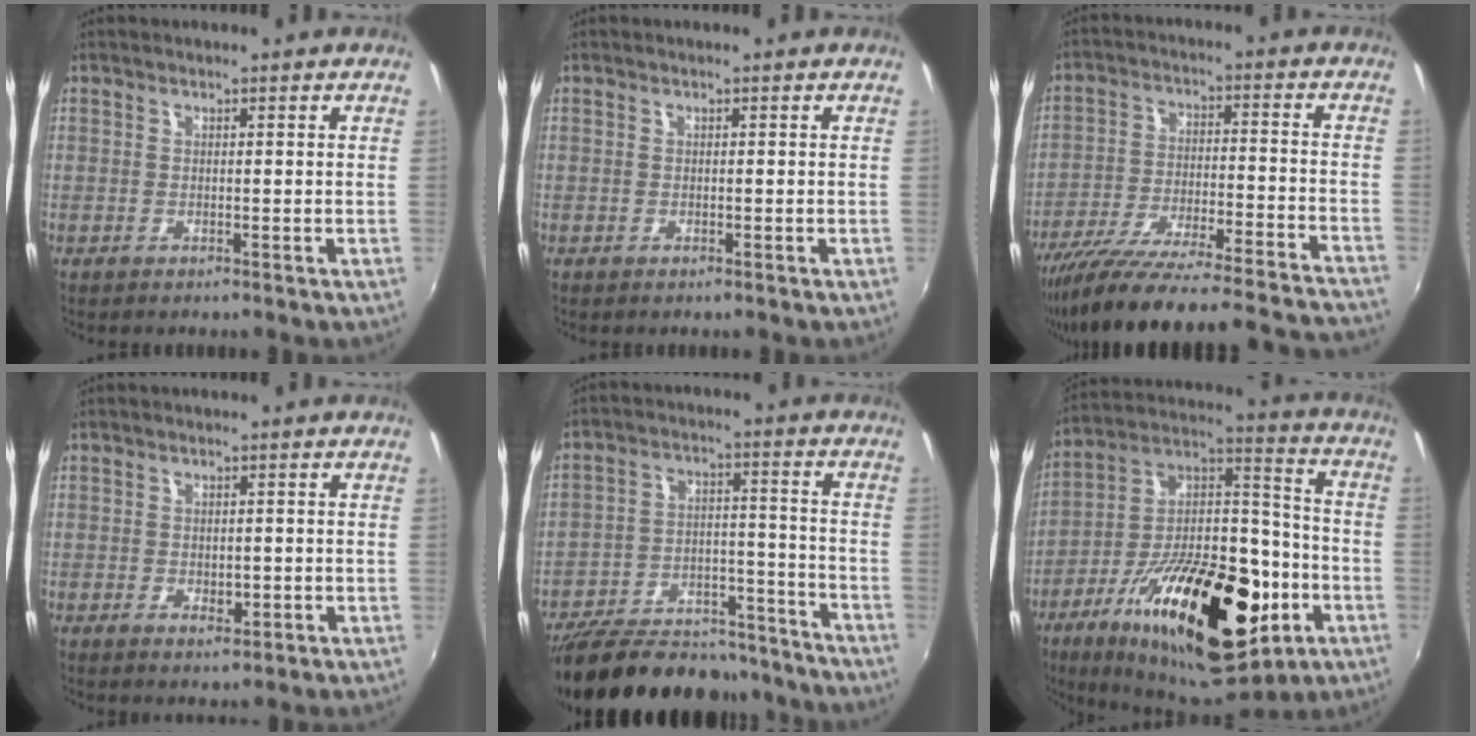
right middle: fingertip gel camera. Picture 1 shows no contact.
{"total": 0.0}
{"total": 31.4, "force": [-28.6, 1.0, 13.0], "torque": [-0.209, -0.071, -0.417]}
{"total": 2.4, "force": [-0.6, 1.6, 1.7], "torque": [-0.027, -0.004, -0.008]}
{"total": 21.4, "force": [-18.4, 8.8, 6.4], "torque": [-0.139, 0.044, -0.253]}
{"total": 31.7, "force": [-13.4, 14.7, 24.7], "torque": [-0.413, 0.003, -0.200]}